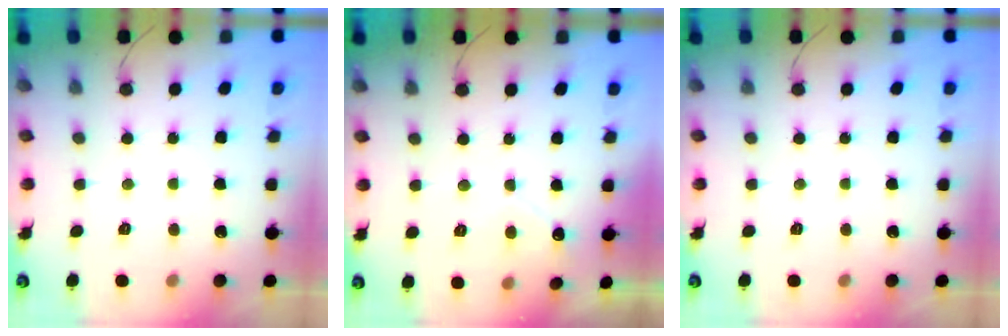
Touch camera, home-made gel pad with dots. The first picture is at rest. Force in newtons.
{"total": 4.5, "press": 4.5, "slide": 0.4}
{"total": 0.0}